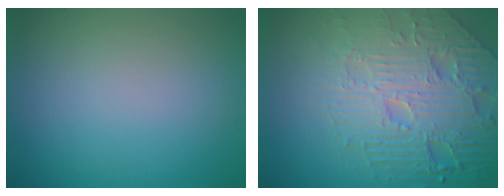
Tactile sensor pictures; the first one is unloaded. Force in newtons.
{"total": 8.3, "press": 6.2, "slide": 5.5}